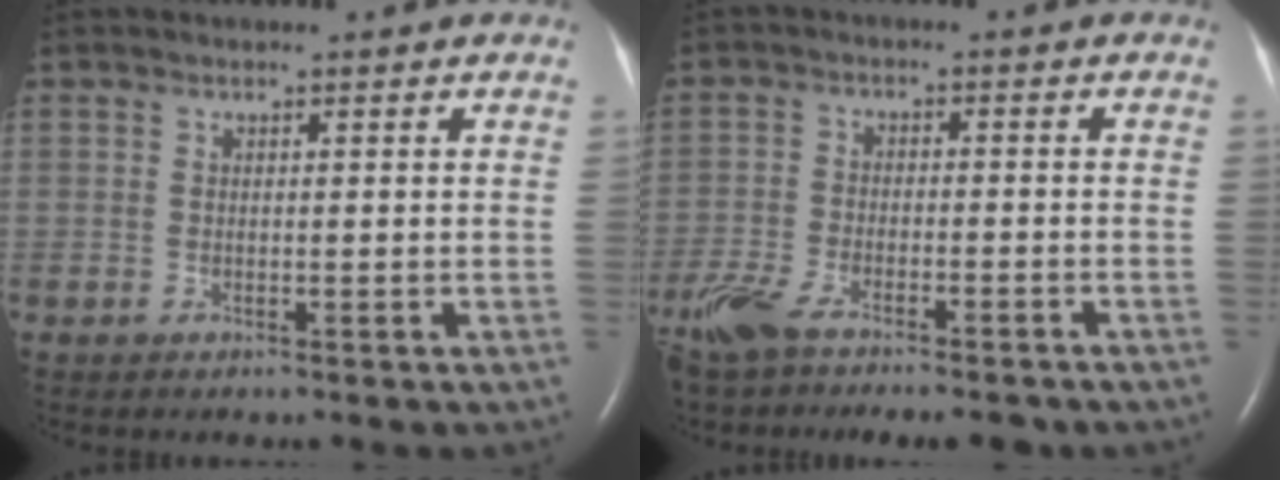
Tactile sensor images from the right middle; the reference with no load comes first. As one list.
[{"total": 11.9, "force": [-9.6, 3.2, 6.2], "torque": [-0.117, -0.012, -0.152]}]